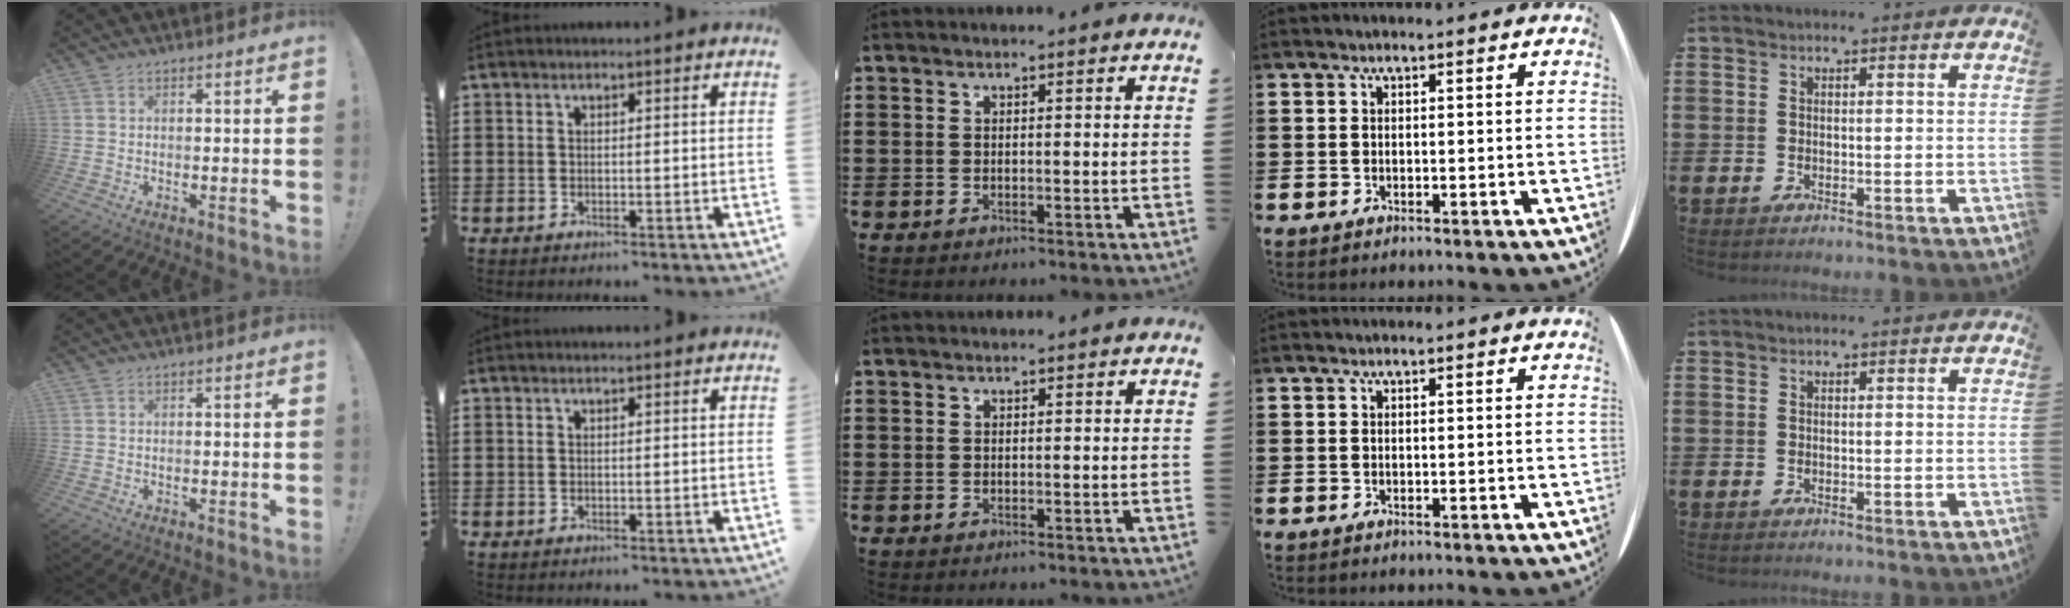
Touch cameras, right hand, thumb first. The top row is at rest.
{}